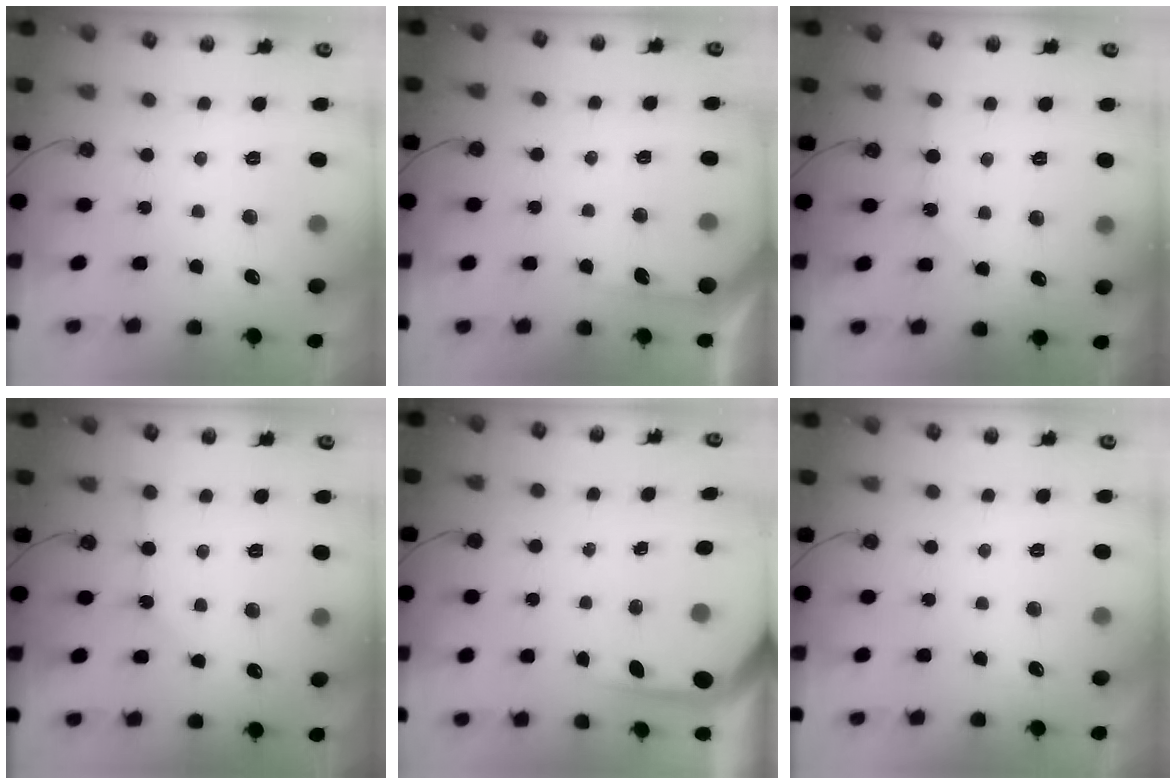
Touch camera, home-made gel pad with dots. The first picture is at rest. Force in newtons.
{"total": 4.3, "press": 4.3, "slide": 0.5}
{"total": 2.1, "press": 2.1, "slide": 0.3}
{"total": 2.1, "press": 2.1, "slide": 0.4}
{"total": 3.6, "press": 3.6, "slide": 0.4}
{"total": 0.0}